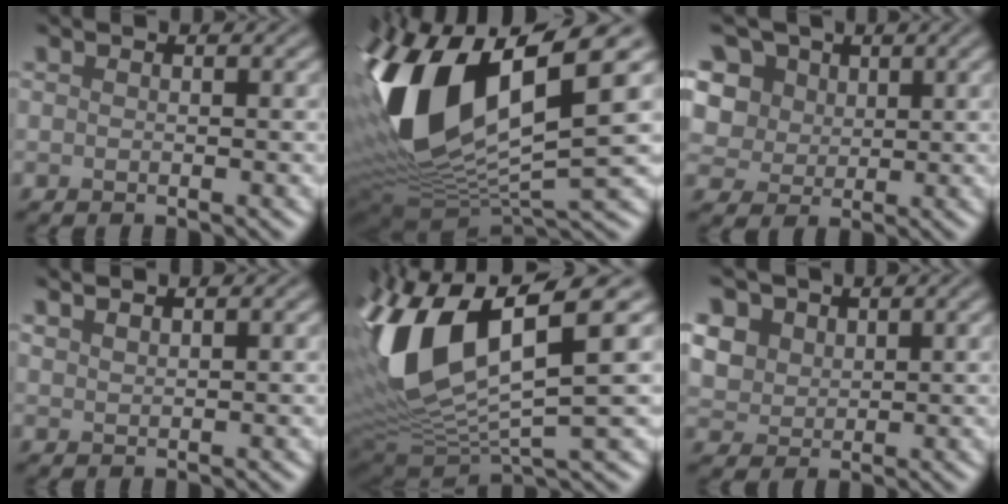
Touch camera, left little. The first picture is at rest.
{"total": 14.9, "force": [2.8, 6.9, 12.9], "torque": [-0.276, -0.012, 0.052]}
{"total": 10.4, "force": [4.8, 7.8, 4.8], "torque": [-0.114, 0.029, 0.069]}
{"total": 1.8, "force": [1.6, 0.4, 0.8], "torque": [-0.002, 0.005, 0.019]}
{"total": 13.4, "force": [2.7, 5.3, 12.0], "torque": [-0.254, -0.005, 0.048]}
{"total": 5.5, "force": [2.5, 4.2, 2.3], "torque": [-0.099, 0.012, 0.052]}